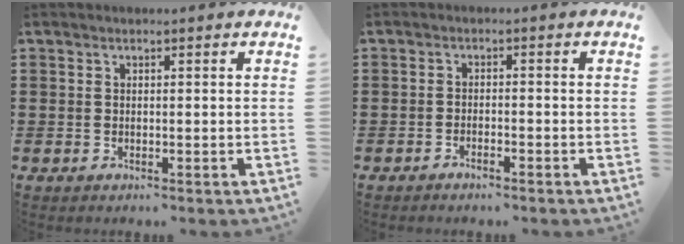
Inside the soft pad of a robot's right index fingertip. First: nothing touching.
{"total": 1.5, "force": [-1.5, -0.1, 0.4], "torque": [-0.009, -0.001, -0.028]}